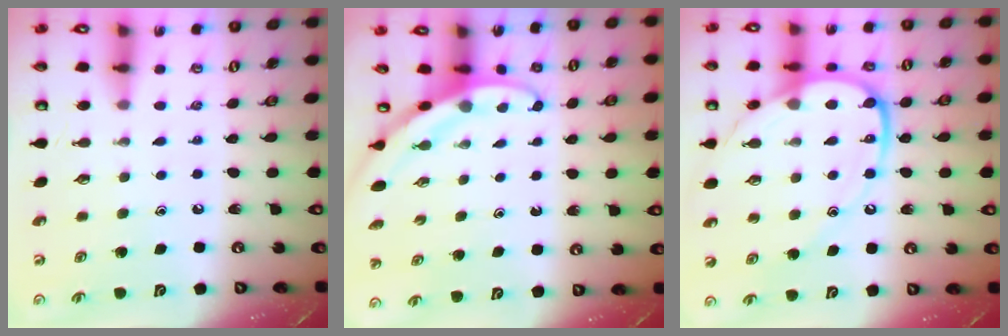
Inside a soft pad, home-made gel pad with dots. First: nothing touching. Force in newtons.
{"total": 3.0, "press": 3.0, "slide": 0.1}
{"total": 14.4, "press": 14.3, "slide": 1.3}